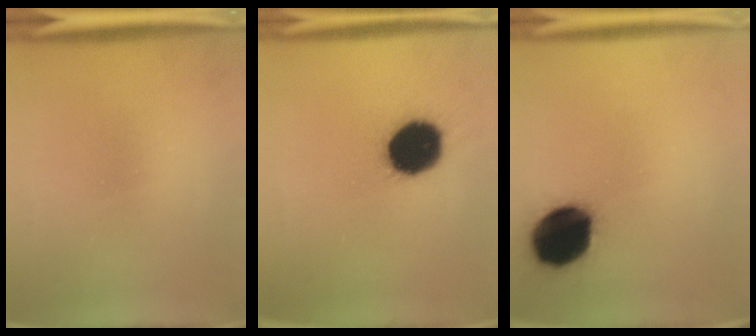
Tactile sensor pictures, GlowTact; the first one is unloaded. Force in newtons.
{"total": 17.3}
{"total": 18.2}